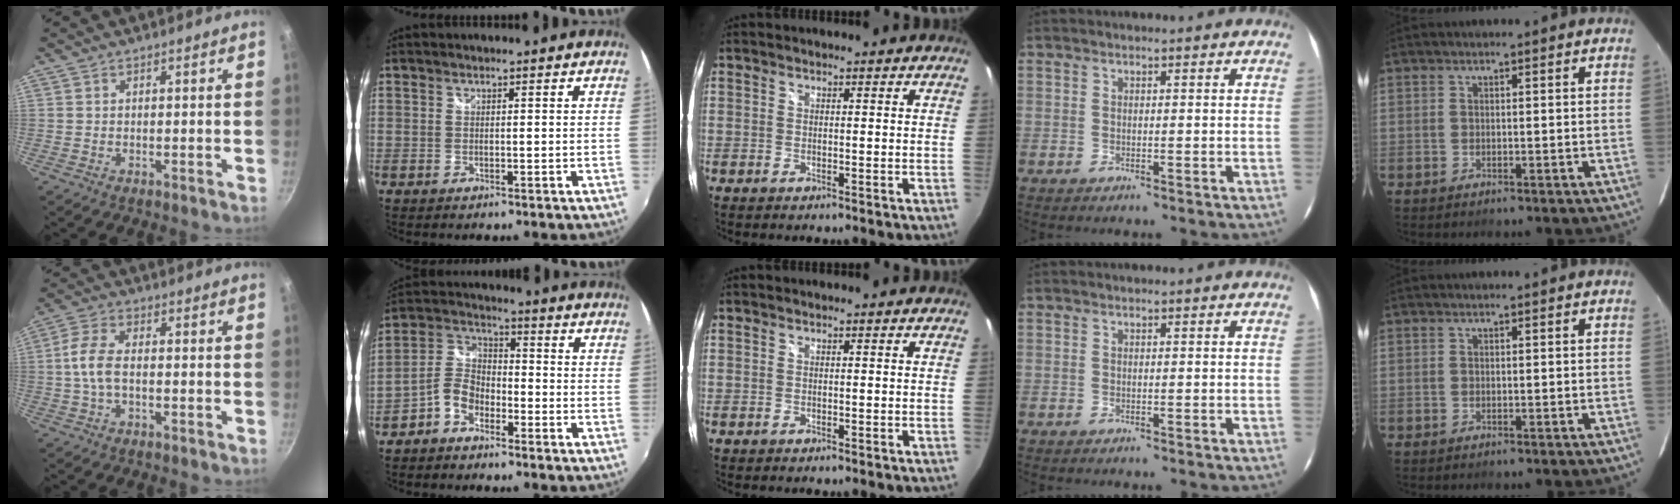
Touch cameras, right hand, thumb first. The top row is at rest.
{"thumb": {"total": 6.6, "force": [-0.6, 3.5, 5.5], "torque": [-0.117, 0.019, -0.021]}, "index": {"total": 6.4, "force": [-4.2, 3.7, 3.3], "torque": [-0.077, 0.020, -0.089]}}